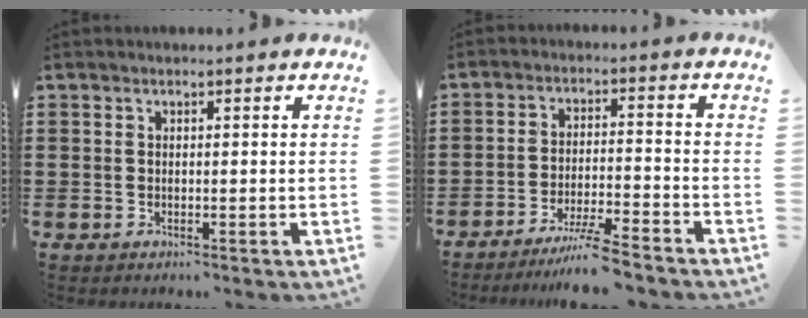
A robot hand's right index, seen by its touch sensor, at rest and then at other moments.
{"total": 6.3, "force": [-5.5, -0.5, 2.9], "torque": [-0.054, -0.014, -0.105]}